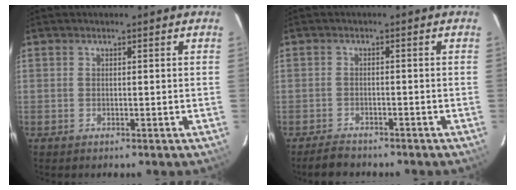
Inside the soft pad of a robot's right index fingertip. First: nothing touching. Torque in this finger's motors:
{"motor_torque": [-0.09, 0.04, -0.21, -0.10]}